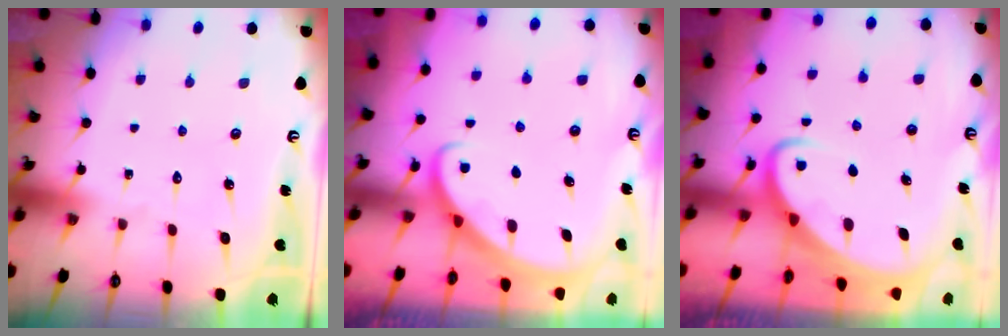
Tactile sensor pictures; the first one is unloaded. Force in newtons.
{"total": 2.9, "press": 2.9, "slide": 0.2}
{"total": 3.5, "press": 3.5, "slide": 0.5}